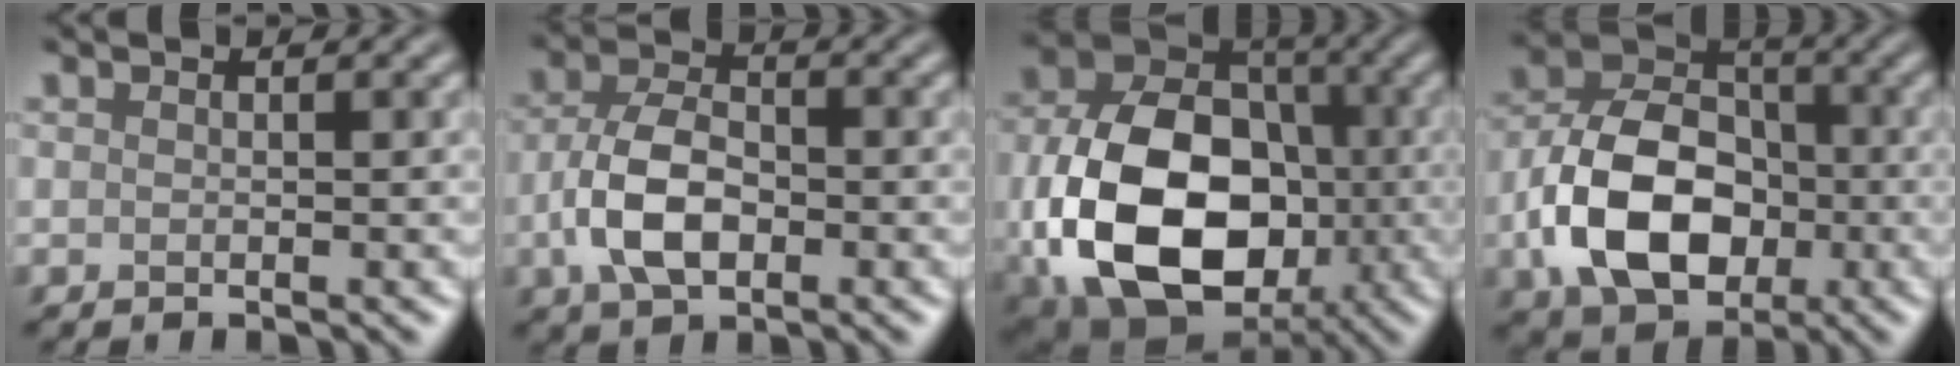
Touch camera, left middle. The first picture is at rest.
{"total": 5.7, "force": [-1.5, 3.4, 4.3], "torque": [-0.090, 0.003, -0.034]}
{"total": 15.8, "force": [-3.0, 11.3, 10.6], "torque": [-0.215, -0.032, -0.055]}
{"total": 10.3, "force": [-2.5, 7.3, 6.8], "torque": [-0.136, 0.003, -0.050]}